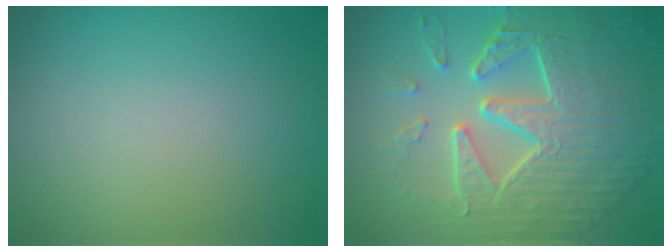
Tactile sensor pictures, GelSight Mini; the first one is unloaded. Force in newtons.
{"total": 9.4, "press": 6.4, "slide": 6.9}